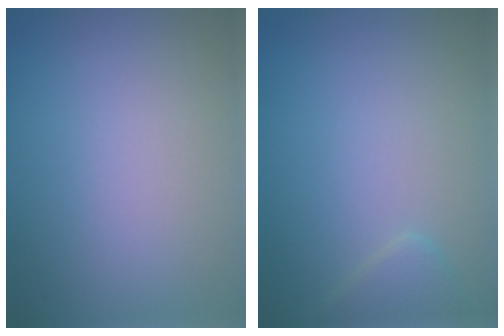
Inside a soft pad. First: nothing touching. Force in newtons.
{"total": 1.4, "press": 1.4, "slide": 0.1}